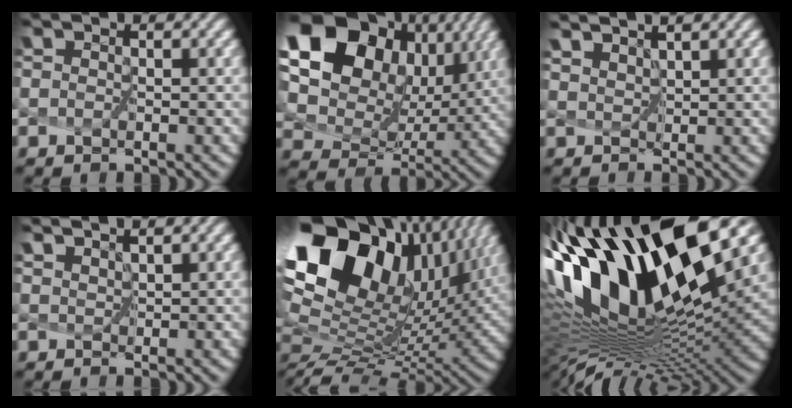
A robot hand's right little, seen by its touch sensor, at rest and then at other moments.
{"total": 15.6, "force": [6.6, 11.4, 8.4], "torque": [-0.182, 0.029, 0.131]}
{"total": 2.1, "force": [2.1, -0.3, 0.2], "torque": [-0.017, 0.005, 0.043]}
{"total": 1.3, "force": [1.3, -0.1, 0.3], "torque": [-0.014, 0.006, 0.031]}
{"total": 17.1, "force": [8.0, 9.5, 11.7], "torque": [-0.235, 0.032, 0.148]}
{"total": 16.3, "force": [4.8, 5.9, 14.4], "torque": [-0.249, 0.008, 0.086]}